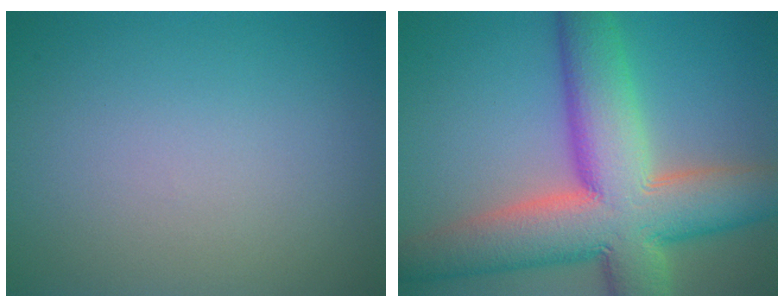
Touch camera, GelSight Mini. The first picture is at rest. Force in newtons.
{"total": 13.4, "press": 13.4, "slide": 1.0}